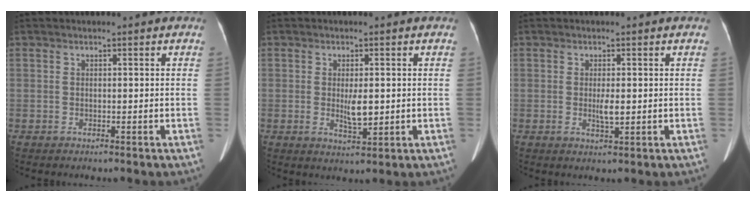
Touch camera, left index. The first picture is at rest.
{"total": 3.7, "force": [0.0, 1.0, 3.6], "torque": [-0.065, -0.007, 0.003]}
{"total": 2.2, "force": [0.0, 0.4, 2.2], "torque": [-0.042, -0.005, 0.002]}